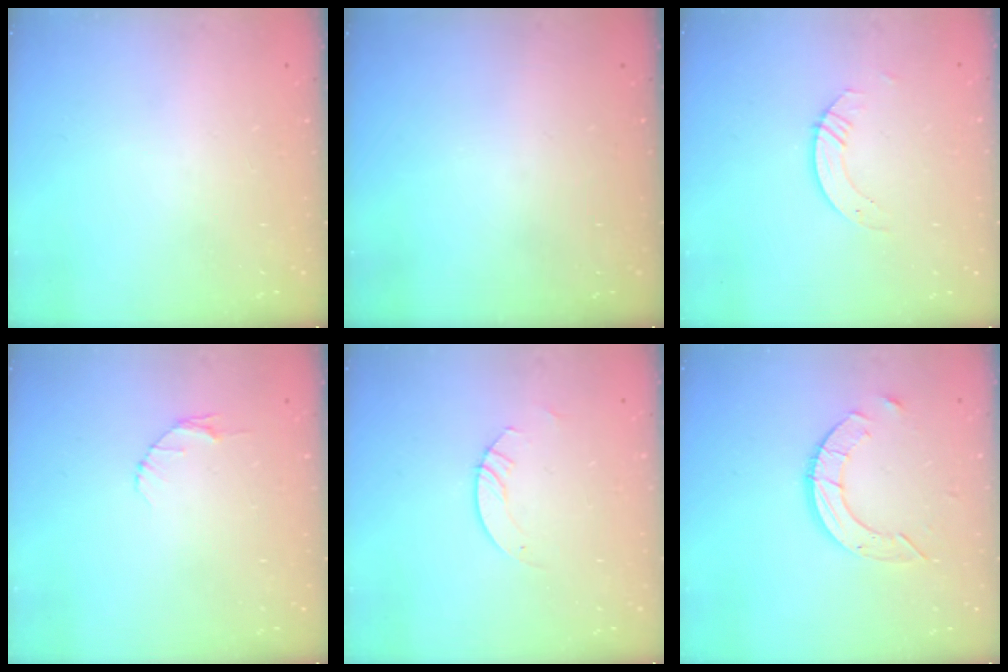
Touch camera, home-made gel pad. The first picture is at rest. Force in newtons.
{"total": 0.0}
{"total": 3.5, "press": 3.5, "slide": 0.4}
{"total": 4.0, "press": 4.0, "slide": 0.6}
{"total": 3.0, "press": 3.0, "slide": 0.3}
{"total": 9.0, "press": 9.0, "slide": 0.7}